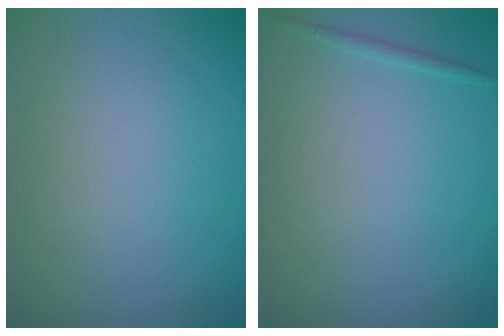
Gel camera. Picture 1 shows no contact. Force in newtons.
{"total": 0.6, "press": 0.6, "slide": 0.1}